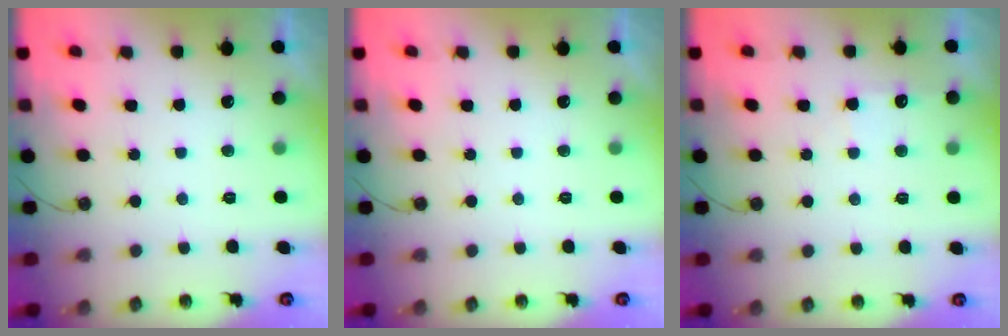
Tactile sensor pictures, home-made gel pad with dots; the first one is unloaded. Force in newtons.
{"total": 0.0}
{"total": 6.0, "press": 6.0, "slide": 0.8}